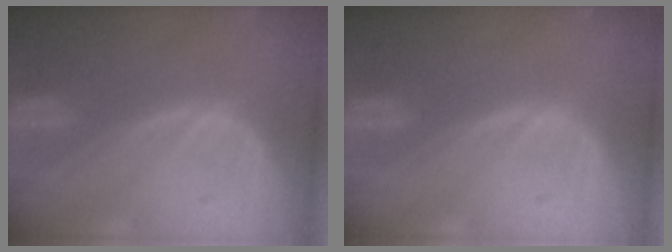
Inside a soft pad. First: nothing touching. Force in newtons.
{"total": 0.0}